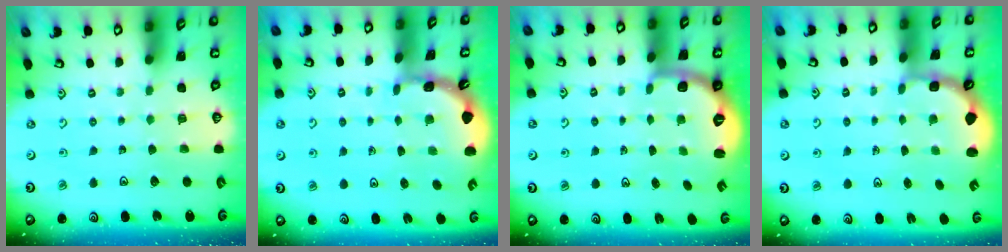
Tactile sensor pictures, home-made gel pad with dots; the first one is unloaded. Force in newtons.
{"total": 1.6, "press": 1.5, "slide": 0.3}
{"total": 2.6, "press": 1.4, "slide": 2.2}
{"total": 2.8, "press": 2.2, "slide": 1.7}